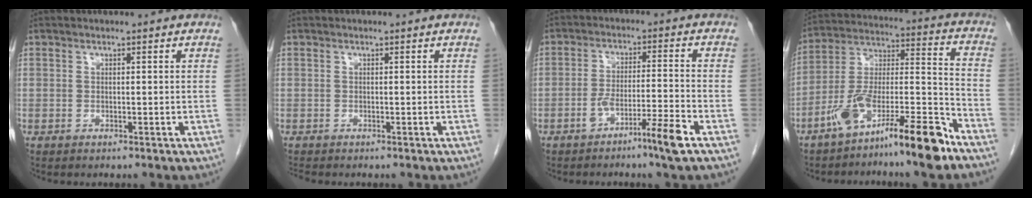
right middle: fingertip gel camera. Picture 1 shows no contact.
{"total": 0.6, "force": [-0.6, -0.1, 0.0], "torque": [-0.009, -0.006, -0.013]}
{"total": 6.3, "force": [-4.1, -0.7, 4.8], "torque": [-0.085, 0.005, -0.073]}
{"total": 15.9, "force": [-11.0, 1.2, 11.5], "torque": [-0.214, 0.008, -0.193]}